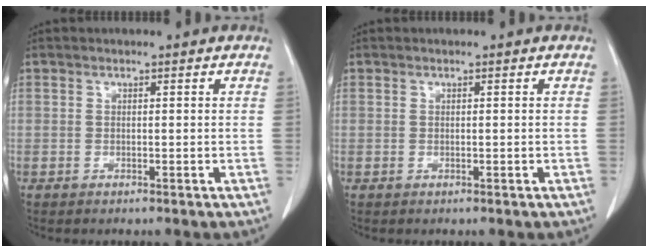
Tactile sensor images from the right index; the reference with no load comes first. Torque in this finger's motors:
{"motor_torque": [0.00, 0.00, 0.00, 0.00]}